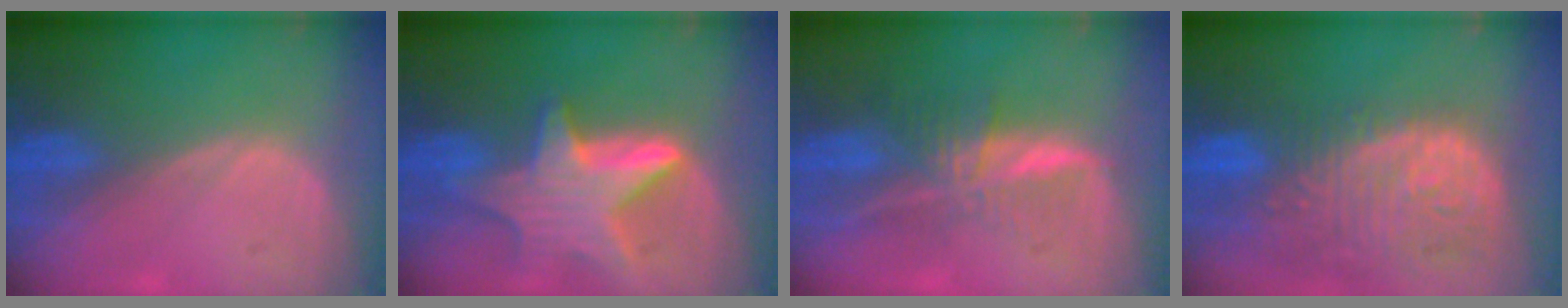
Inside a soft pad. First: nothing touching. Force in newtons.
{"total": 9.0, "press": 9.0, "slide": 0.6}
{"total": 7.3, "press": 6.1, "slide": 4.0}
{"total": 14.3, "press": 11.7, "slide": 8.2}